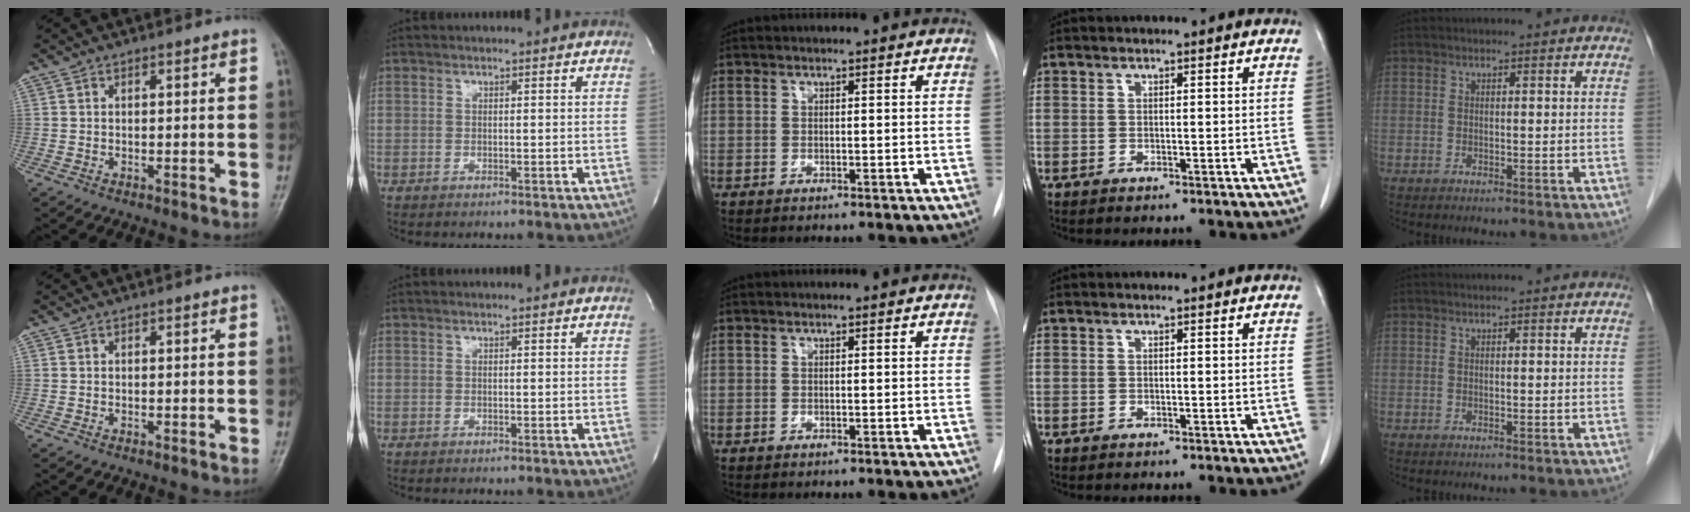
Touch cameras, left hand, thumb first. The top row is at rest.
{}